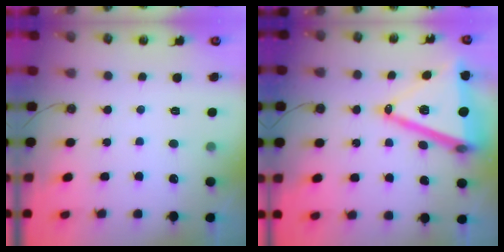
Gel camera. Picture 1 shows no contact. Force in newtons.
{"total": 22.0, "press": 21.6, "slide": 3.6}